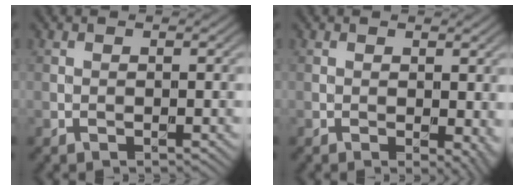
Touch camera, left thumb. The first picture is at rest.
{"total": 2.9, "force": [-0.2, 1.6, 2.5], "torque": [-0.024, -0.006, -0.001]}